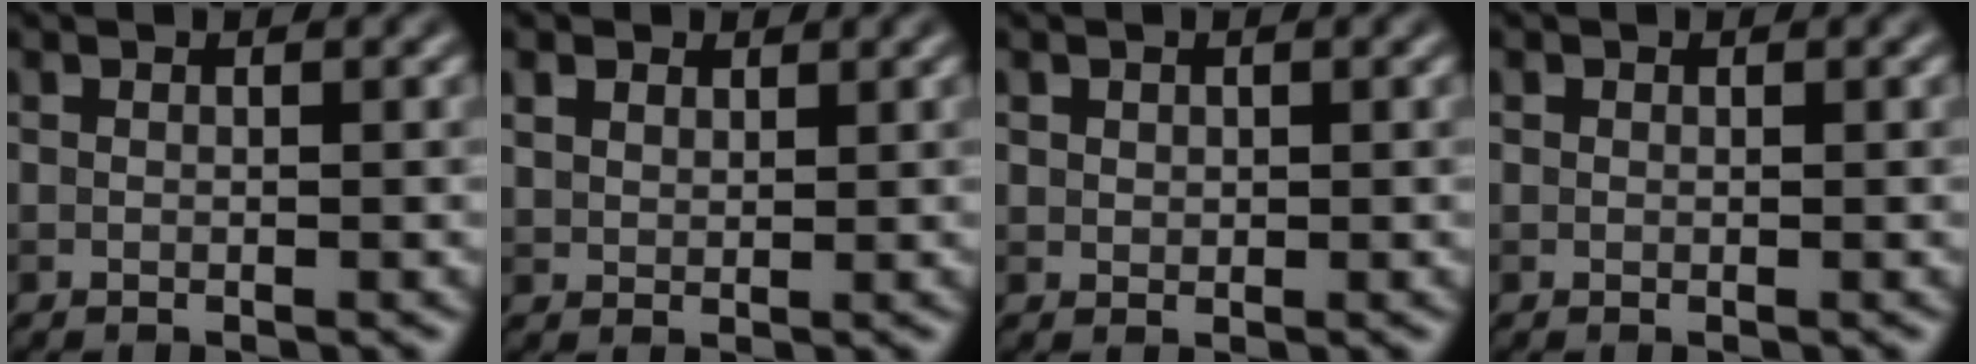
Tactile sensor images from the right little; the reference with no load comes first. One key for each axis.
{"total": 2.2, "fx": 1.5, "fy": 1.4, "fz": 0.7, "tx": -0.025, "ty": -0.004, "tz": 0.033}
{"total": 0.7, "fx": 0.4, "fy": 0.6, "fz": 0.2, "tx": 0.000, "ty": -0.003, "tz": 0.010}
{"total": 0.0}